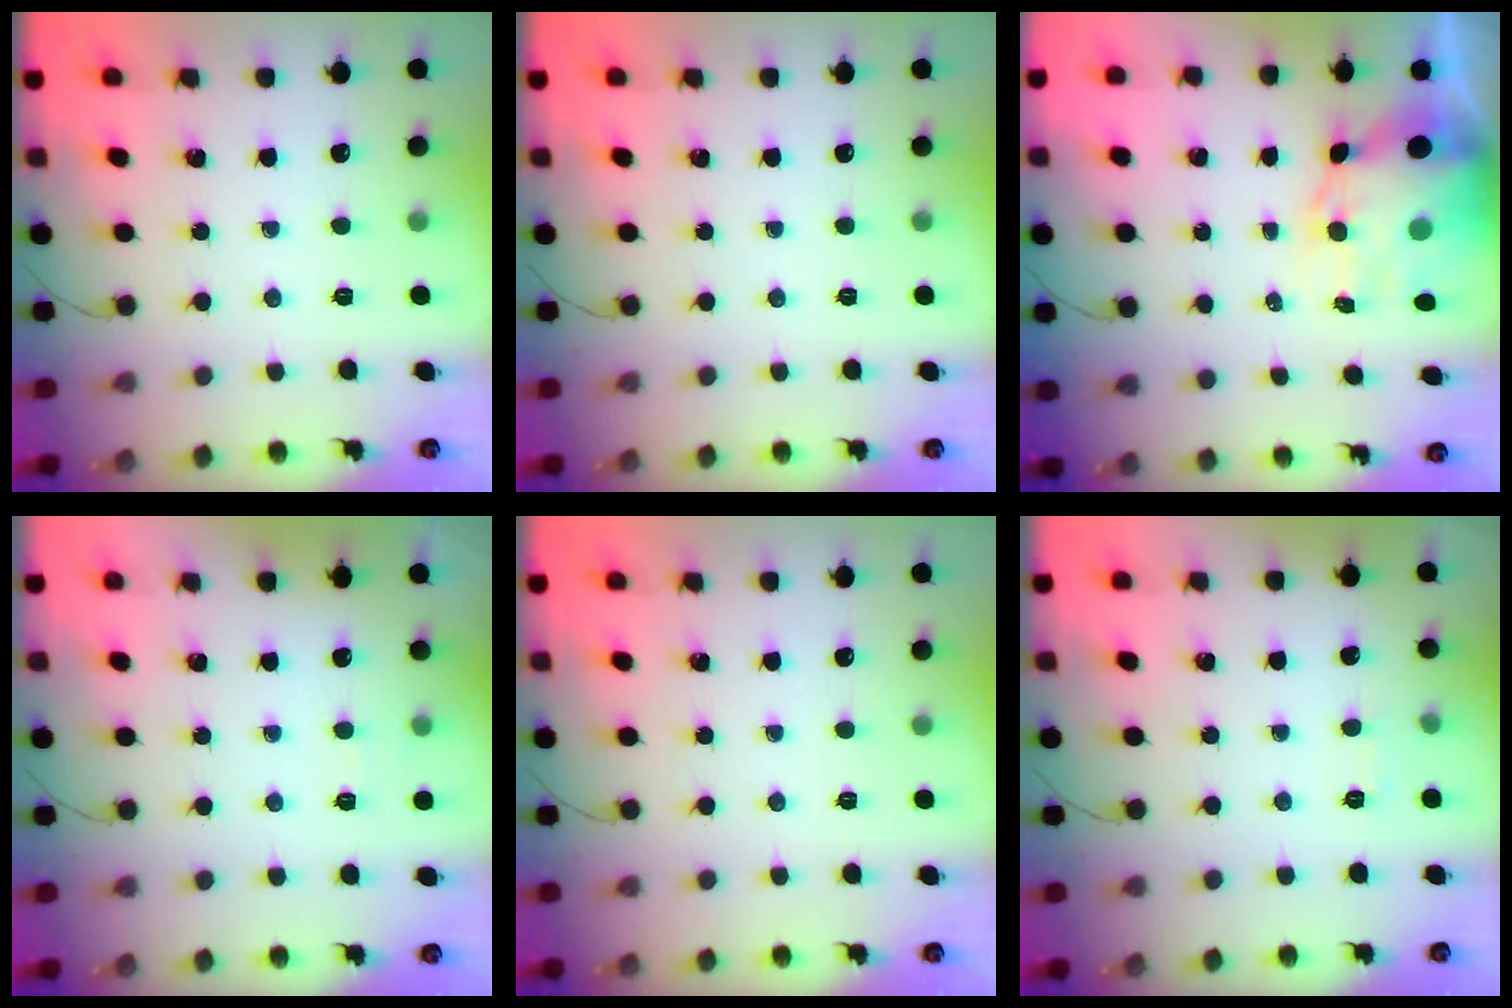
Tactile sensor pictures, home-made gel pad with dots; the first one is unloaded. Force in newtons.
{"total": 0.0}
{"total": 8.2, "press": 7.7, "slide": 2.7}
{"total": 4.0, "press": 3.8, "slide": 1.1}
{"total": 0.0}
{"total": 1.9, "press": 1.4, "slide": 1.3}